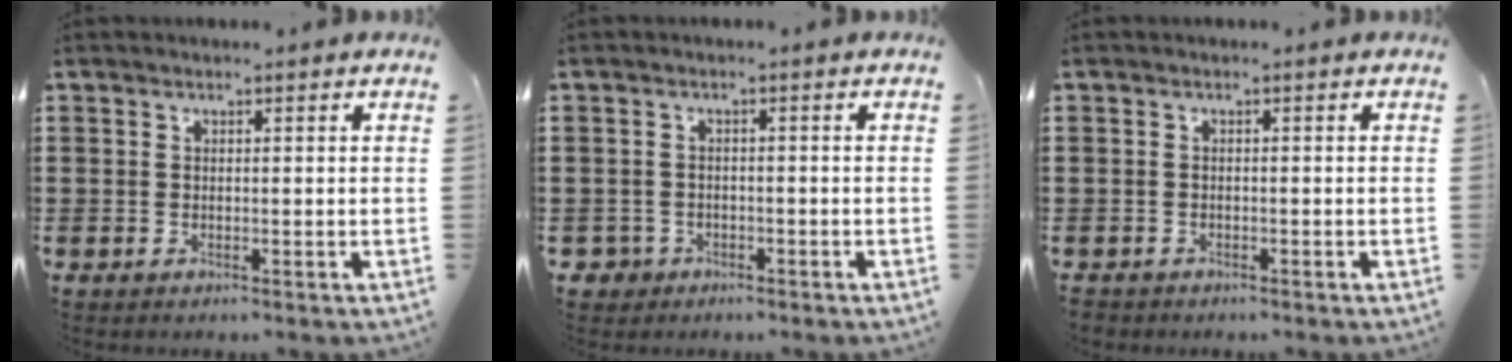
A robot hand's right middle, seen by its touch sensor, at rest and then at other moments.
{"total": 1.8, "force": [-1.2, 1.3, 0.3], "torque": [-0.020, -0.004, -0.028]}
{"total": 0.9, "force": [-0.8, 0.4, -0.2], "torque": [0.001, 0.005, -0.019]}